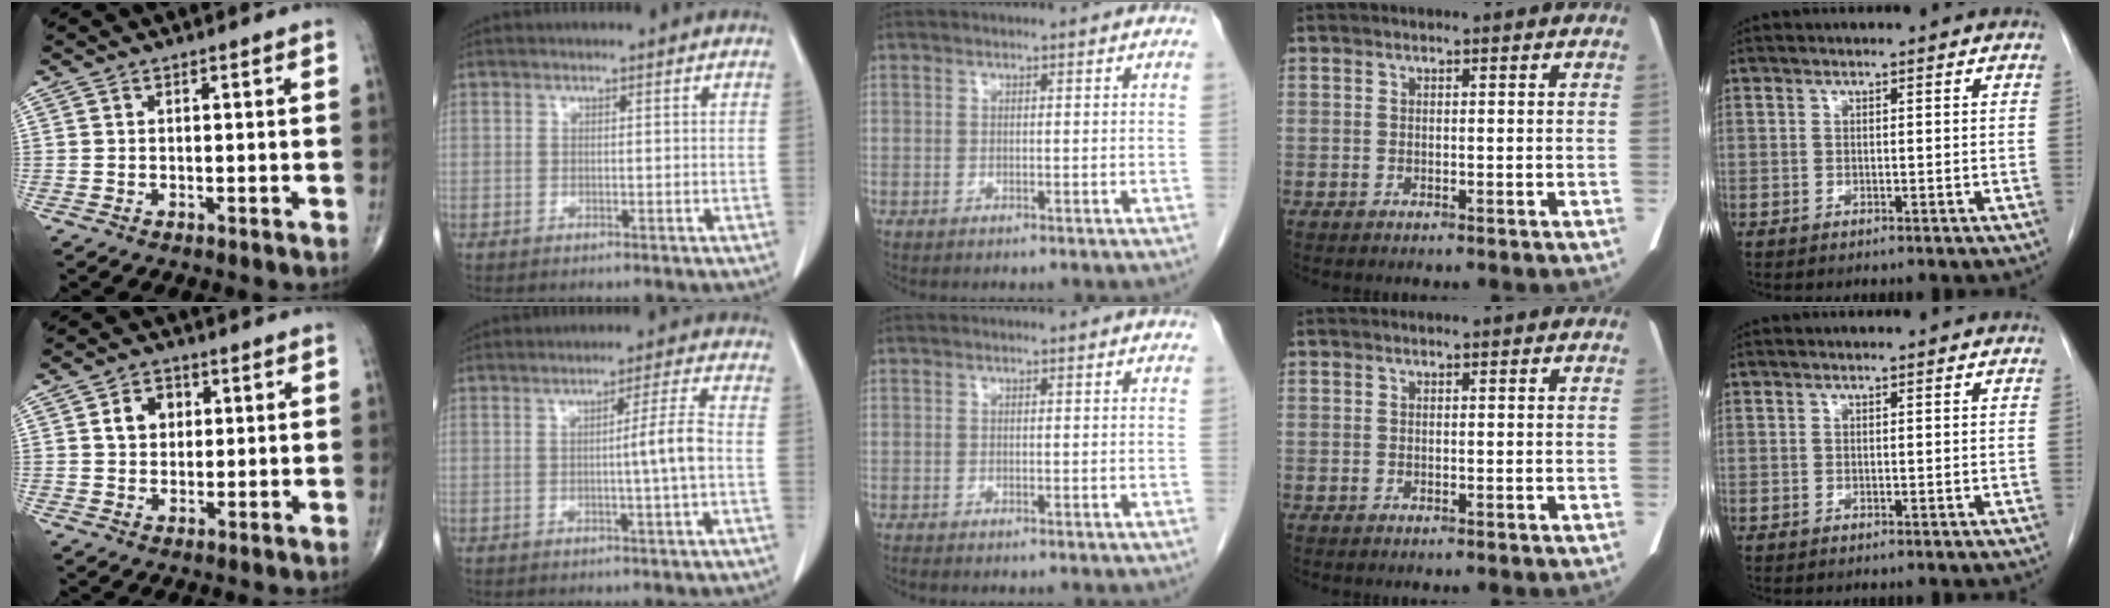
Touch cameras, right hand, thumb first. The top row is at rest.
{"thumb": {"total": 5.2, "force": [1.4, 4.1, 2.9], "torque": [-0.026, 0.002, 0.021]}, "index": {"total": 4.6, "force": [-0.7, -1.2, 4.4], "torque": [-0.065, 0.001, -0.012]}}